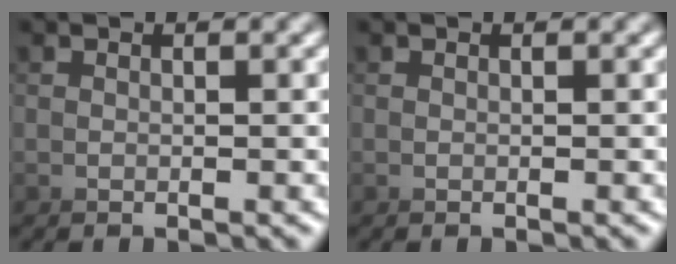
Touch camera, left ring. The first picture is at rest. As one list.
[{"total": 0.0}]